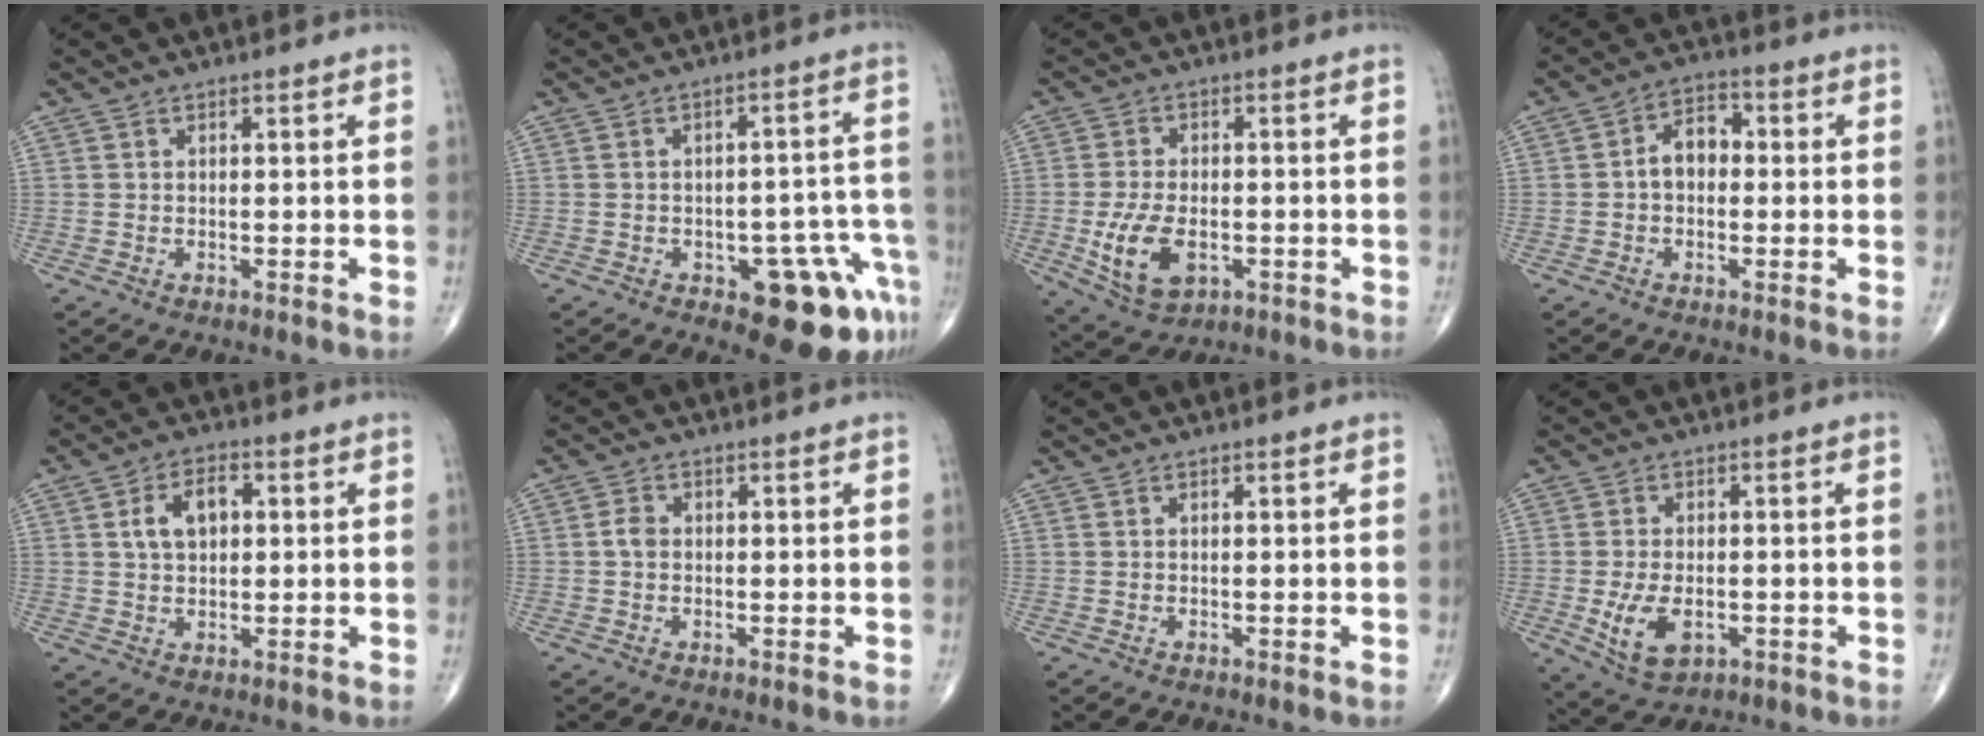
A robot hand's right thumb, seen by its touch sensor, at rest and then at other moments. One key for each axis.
{"total": 12.7, "fx": -6.1, "fy": 5.8, "fz": 9.5, "tx": -0.070, "ty": 0.046, "tz": -0.068}
{"total": 9.8, "fx": -2.5, "fy": 5.6, "fz": 7.6, "tx": -0.145, "ty": -0.001, "tz": -0.033}
{"total": 5.9, "fx": -0.2, "fy": 4.1, "fz": 4.3, "tx": -0.057, "ty": 0.024, "tz": -0.015}
{"total": 6.8, "fx": 1.5, "fy": 4.3, "fz": 5.1, "tx": -0.081, "ty": 0.011, "tz": 0.022}
{"total": 2.1, "fx": 0.0, "fy": 1.6, "fz": 1.3, "tx": -0.023, "ty": 0.004, "tz": -0.004}
{"total": 0.0}
{"total": 7.8, "fx": -1.9, "fy": 4.5, "fz": 6.1, "tx": -0.108, "ty": -0.005, "tz": -0.022}